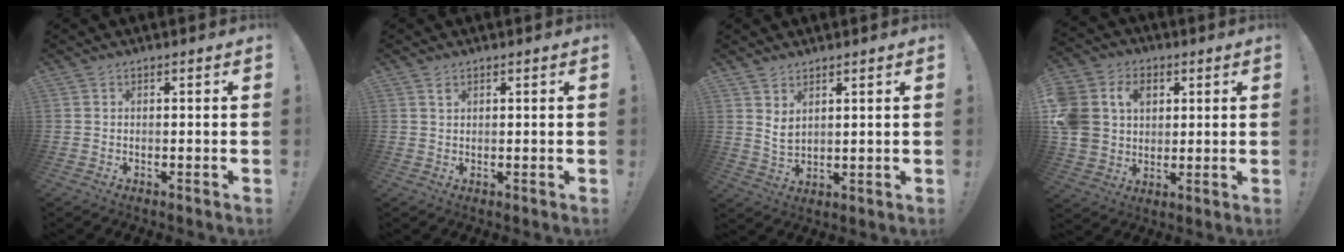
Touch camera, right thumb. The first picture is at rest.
{"total": 1.2, "force": [0.9, 0.5, 0.6], "torque": [0.000, -0.006, 0.015]}
{"total": 4.4, "force": [2.8, 2.3, 2.5], "torque": [-0.039, -0.018, 0.053]}
{"total": 13.3, "force": [3.6, 11.1, 6.2], "torque": [-0.135, -0.007, 0.073]}